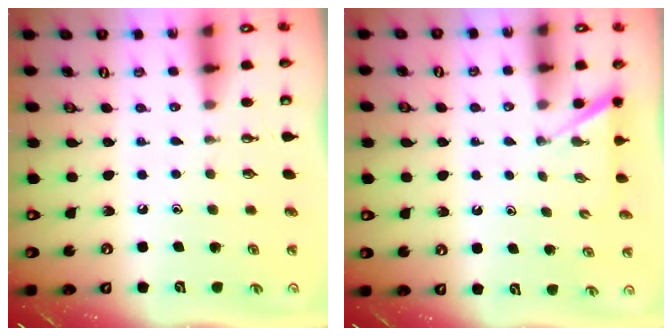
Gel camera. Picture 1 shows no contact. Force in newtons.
{"total": 1.2, "press": 1.2, "slide": 0.1}